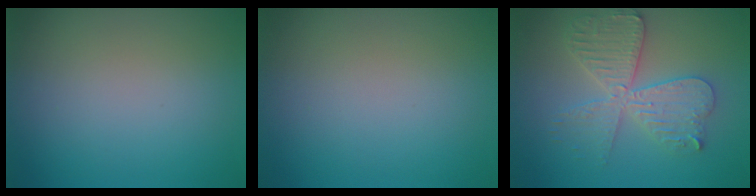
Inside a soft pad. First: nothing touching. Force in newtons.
{"total": 0.0}
{"total": 5.7, "press": 5.6, "slide": 0.7}